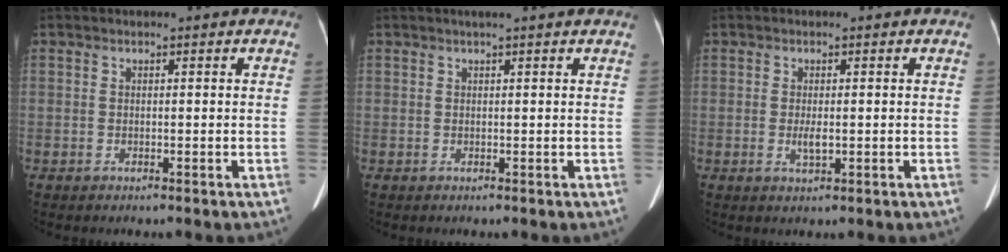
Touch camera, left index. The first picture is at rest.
{"total": 3.4, "force": [2.8, -0.1, 1.9], "torque": [-0.023, 0.022, 0.032]}
{"total": 1.9, "force": [-0.2, 0.6, 1.8], "torque": [-0.039, -0.003, -0.001]}